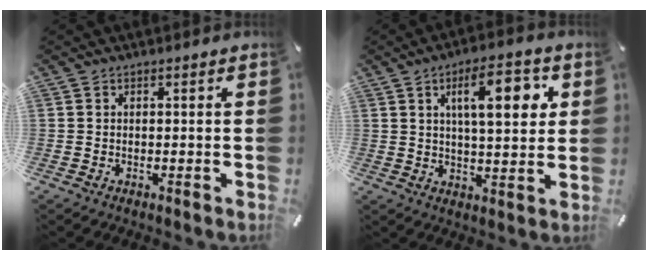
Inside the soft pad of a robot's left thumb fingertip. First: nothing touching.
{"total": 12.7, "force": [4.5, 4.5, 11.0], "torque": [-0.169, -0.005, 0.067]}